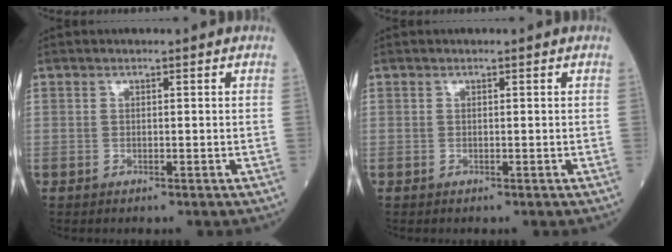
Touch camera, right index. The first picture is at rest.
{"total": 0.0}